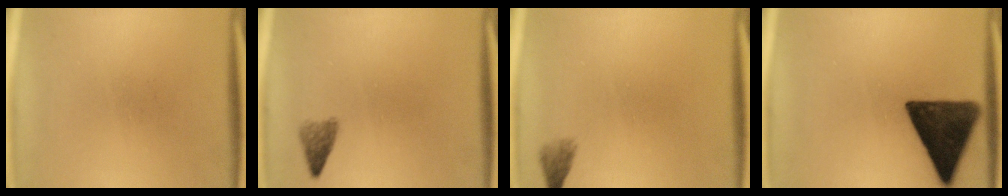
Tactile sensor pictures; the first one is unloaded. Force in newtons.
{"total": 1.9}
{"total": 1.5}
{"total": 14.2}